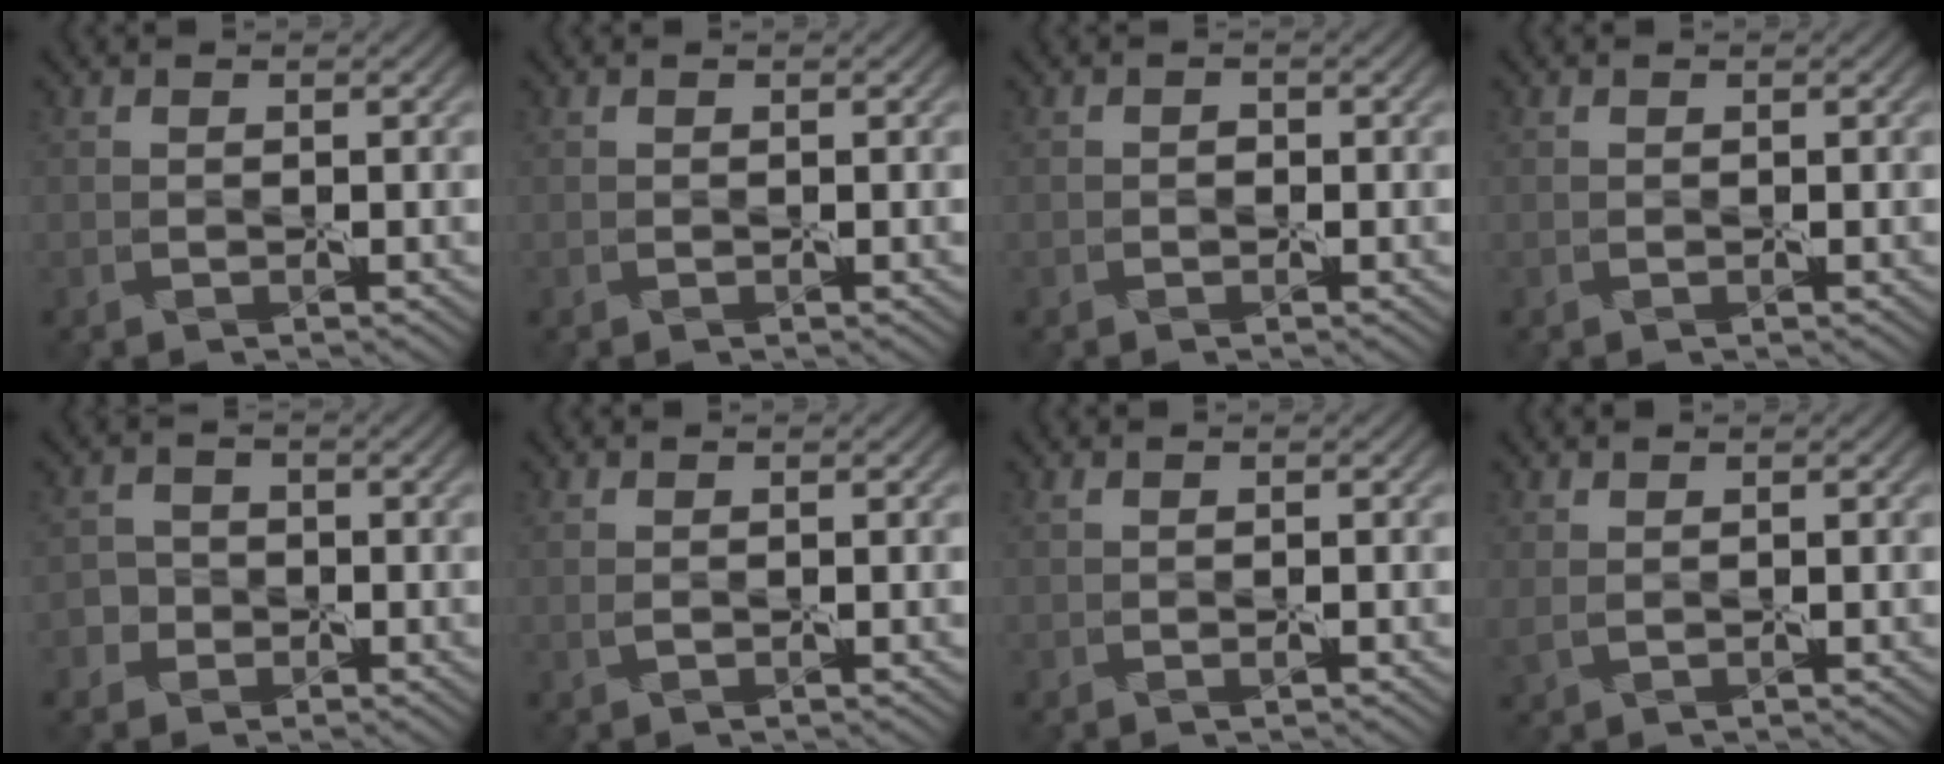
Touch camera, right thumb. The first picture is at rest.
{"total": 0.0}
{"total": 0.8, "force": [-0.4, 0.7, 0.2], "torque": [0.005, -0.003, -0.009]}
{"total": 0.0}
{"total": 2.3, "force": [-0.9, 1.9, -0.8], "torque": [0.036, 0.000, -0.029]}
{"total": 0.6, "force": [0.4, -0.4, 0.0], "torque": [-0.004, 0.006, 0.010]}
{"total": 0.0}
{"total": 1.5, "force": [0.7, 0.5, 1.3], "torque": [-0.029, 0.005, 0.015]}